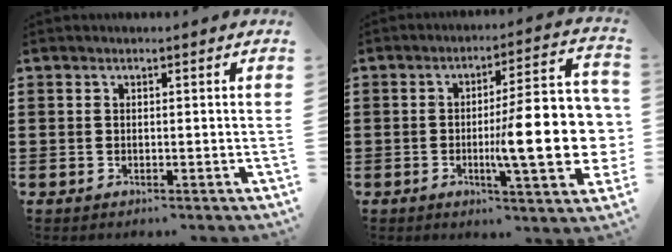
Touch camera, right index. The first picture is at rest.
{"total": 15.6, "force": [-2.1, 3.5, 15.1], "torque": [-0.206, -0.015, -0.038]}